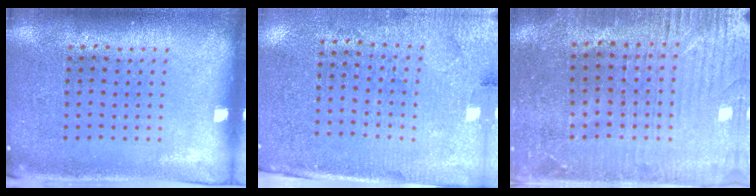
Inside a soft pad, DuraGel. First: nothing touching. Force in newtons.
{"total": 3.1, "press": 3.0, "slide": 1.0}
{"total": 1.8, "press": 1.8, "slide": 0.5}